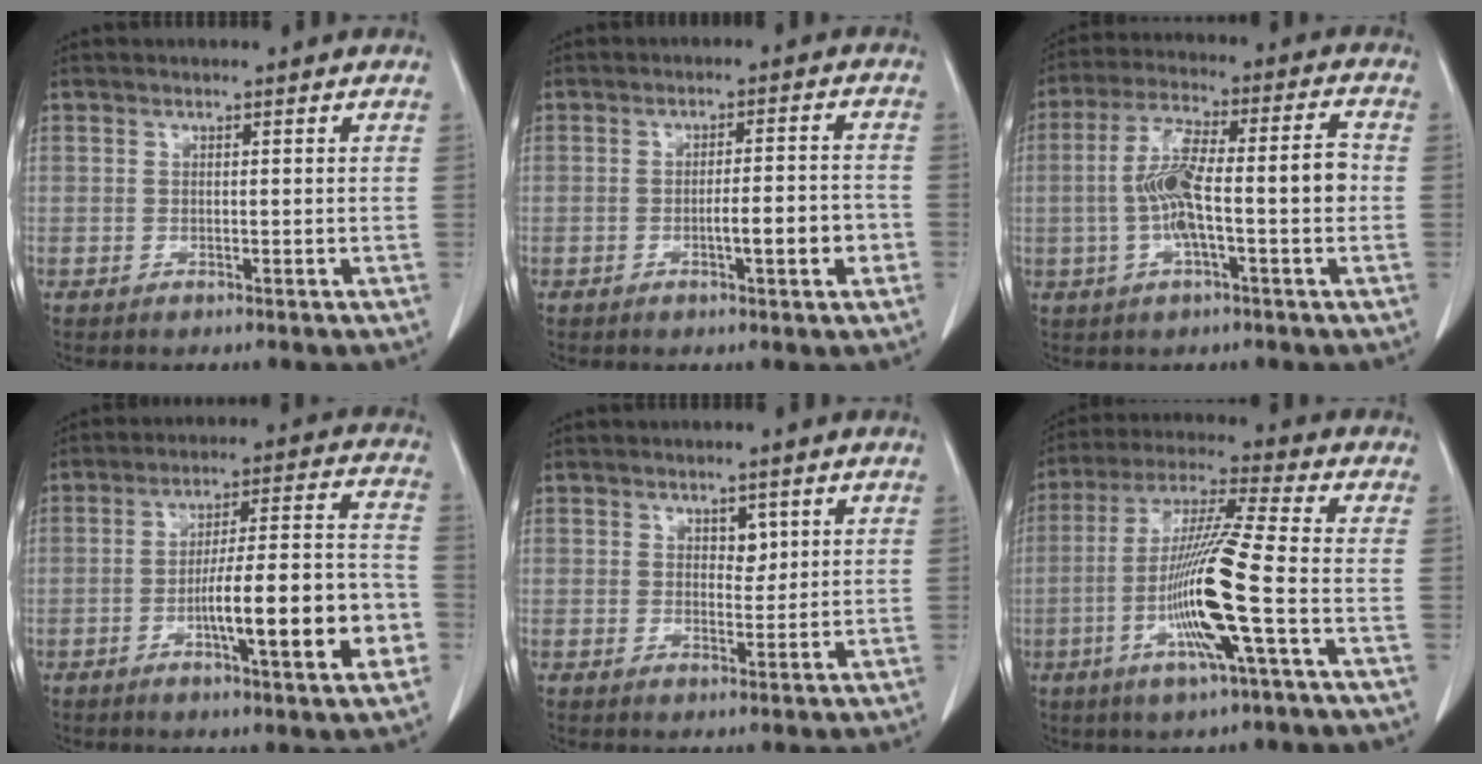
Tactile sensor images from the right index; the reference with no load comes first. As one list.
[{"total": 6.0, "force": [-2.0, 0.8, 5.6], "torque": [-0.084, 0.007, -0.024]}, {"total": 12.0, "force": [-1.4, 2.0, 11.8], "torque": [-0.214, 0.030, -0.025]}, {"total": 15.3, "force": [-4.7, 2.0, 14.5], "torque": [-0.218, 0.014, -0.068]}, {"total": 2.3, "force": [1.1, 1.4, 1.5], "torque": [-0.017, -0.003, 0.017]}, {"total": 14.0, "force": [-3.8, -0.7, 13.5], "torque": [-0.269, -0.010, -0.079]}]